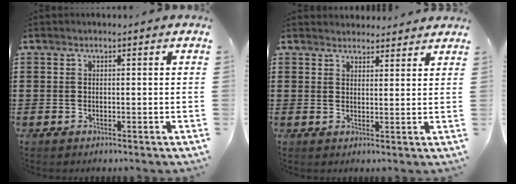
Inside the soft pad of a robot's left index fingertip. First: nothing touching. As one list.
[{"total": 2.6, "force": [2.5, 0.5, -0.2], "torque": [-0.004, -0.005, 0.049]}]